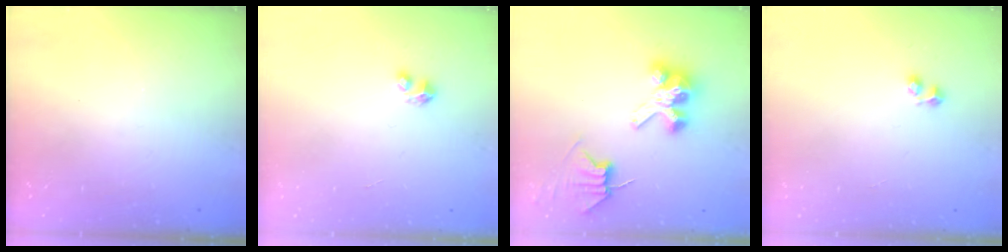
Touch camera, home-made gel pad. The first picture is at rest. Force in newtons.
{"total": 2.8, "press": 2.8, "slide": 0.1}
{"total": 7.8, "press": 7.7, "slide": 0.6}
{"total": 1.7, "press": 1.6, "slide": 0.6}